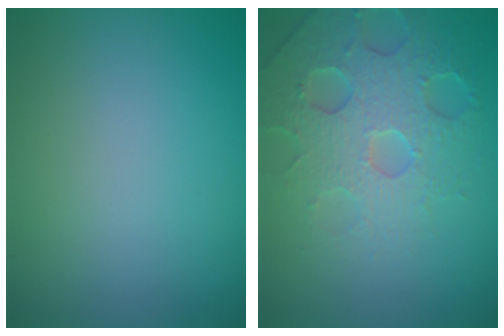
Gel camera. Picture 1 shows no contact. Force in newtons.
{"total": 4.6, "press": 4.5, "slide": 1.0}